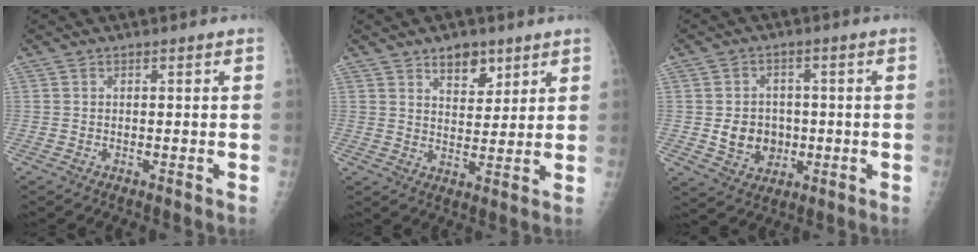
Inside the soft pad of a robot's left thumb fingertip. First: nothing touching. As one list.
[{"total": 6.3, "force": [4.1, 3.5, 3.3], "torque": [-0.020, -0.026, 0.067]}, {"total": 7.6, "force": [-0.9, 6.6, 3.8], "torque": [-0.029, 0.005, -0.006]}]